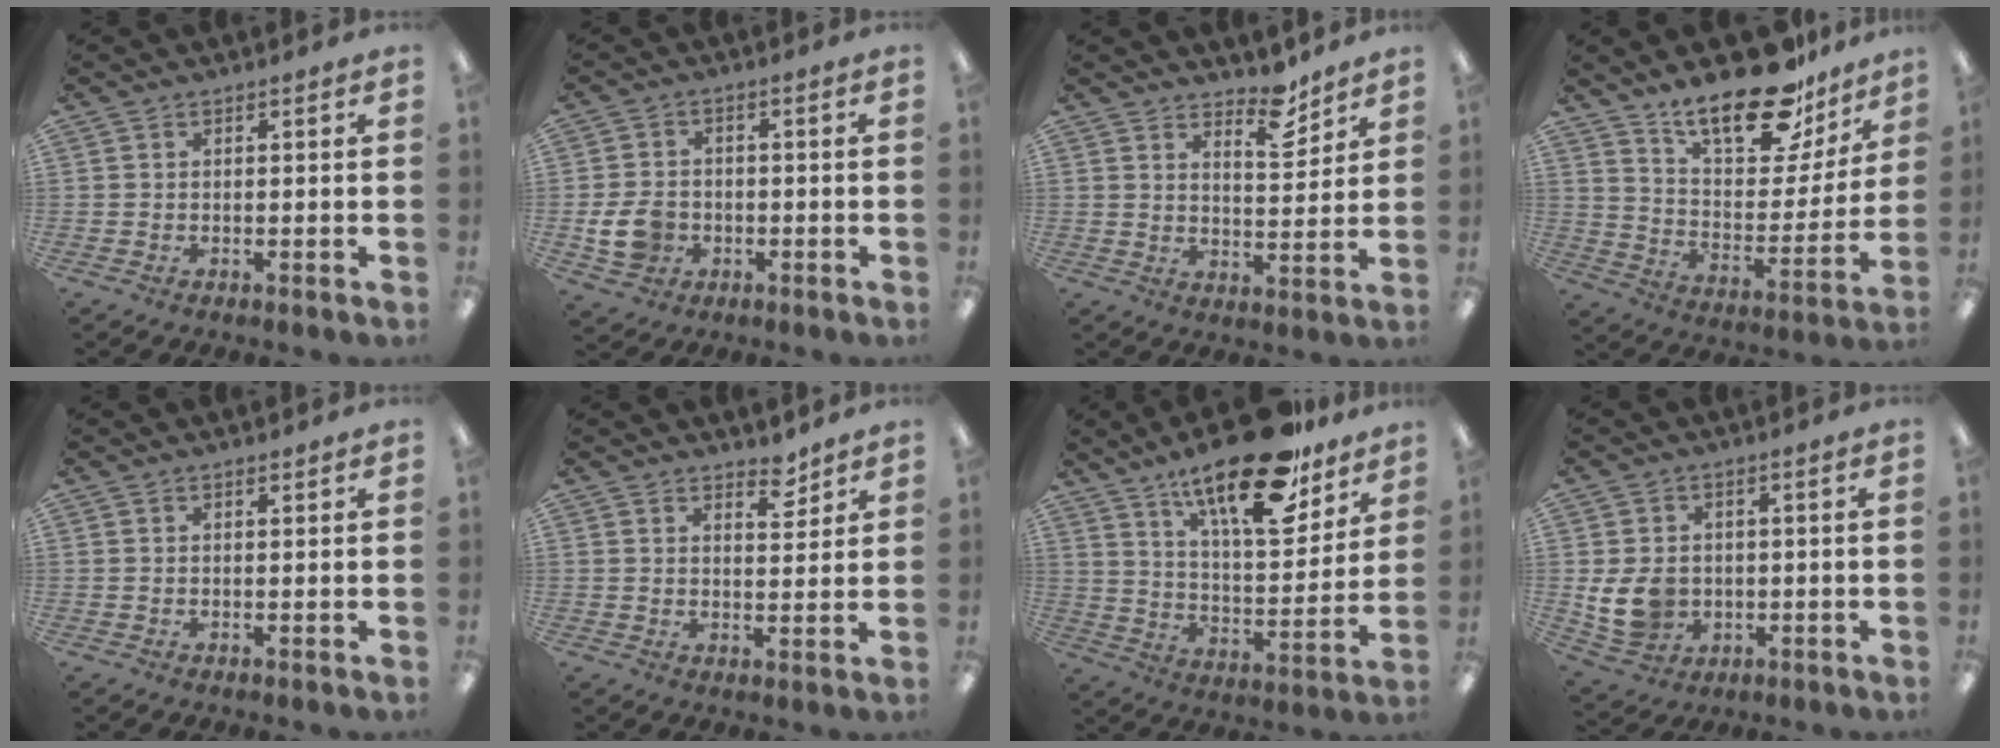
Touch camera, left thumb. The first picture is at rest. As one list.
[{"total": 7.5, "force": [-1.9, 6.0, 4.1], "torque": [-0.077, 0.006, -0.035]}, {"total": 8.0, "force": [6.5, 3.0, 3.6], "torque": [-0.033, -0.046, 0.108]}, {"total": 21.5, "force": [16.4, 8.3, 11.1], "torque": [-0.173, -0.109, 0.281]}, {"total": 0.6, "force": [0.5, 0.2, 0.1], "torque": [0.005, -0.003, 0.008]}, {"total": 4.7, "force": [4.1, 1.9, 1.3], "torque": [-0.002, -0.030, 0.070]}, {"total": 22.8, "force": [16.5, 7.5, 13.9], "torque": [-0.214, -0.104, 0.275]}, {"total": 9.1, "force": [-0.5, 7.6, 5.1], "torque": [-0.111, 0.009, -0.004]}]